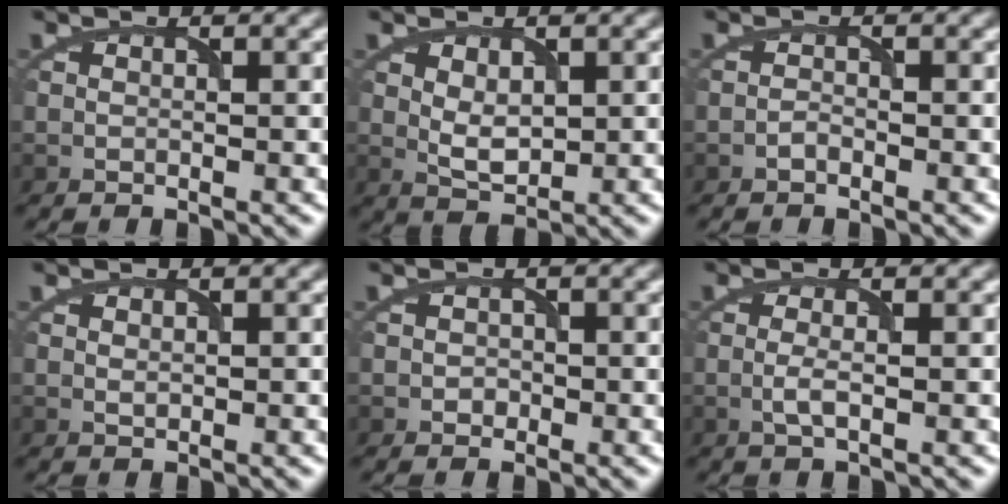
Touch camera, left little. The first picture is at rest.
{"total": 2.4, "force": [0.5, 1.4, 1.9], "torque": [-0.039, -0.005, 0.014]}
{"total": 0.7, "force": [-0.5, 0.3, 0.3], "torque": [-0.006, 0.002, -0.012]}
{"total": 0.5, "force": [0.1, 0.4, 0.4], "torque": [-0.008, -0.001, 0.005]}
{"total": 0.9, "force": [-0.3, 0.8, 0.3], "torque": [-0.001, -0.003, -0.007]}
{"total": 1.4, "force": [-0.3, 0.3, 1.3], "torque": [-0.031, 0.000, -0.009]}